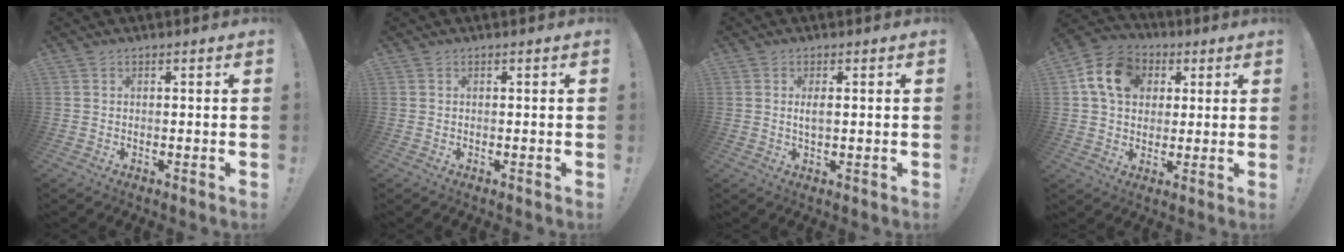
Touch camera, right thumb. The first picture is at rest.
{"total": 0.0}
{"total": 2.4, "force": [0.2, 0.6, 2.3], "torque": [-0.032, -0.005, 0.001]}
{"total": 14.1, "force": [4.2, 11.1, 7.8], "torque": [-0.122, 0.008, 0.086]}